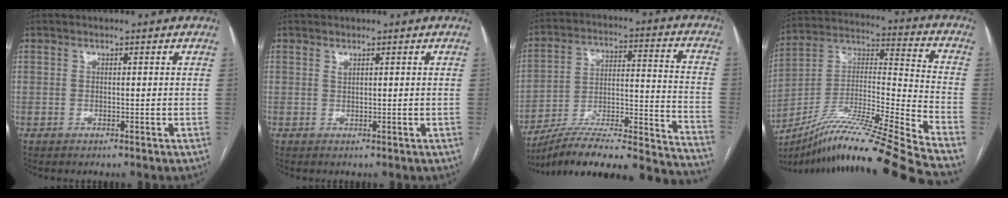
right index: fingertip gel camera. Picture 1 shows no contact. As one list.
[{"total": 0.6, "force": [0.5, 0.1, 0.3], "torque": [-0.009, -0.003, 0.010]}, {"total": 30.0, "force": [-26.9, 2.3, 13.0], "torque": [-0.128, 0.002, -0.387]}, {"total": 25.3, "force": [-21.1, -2.4, 13.8], "torque": [-0.218, -0.015, -0.361]}]